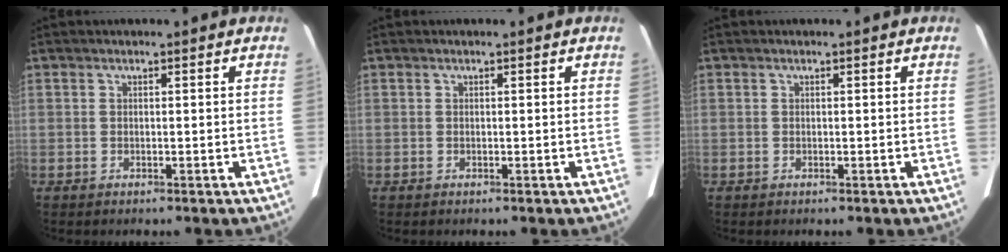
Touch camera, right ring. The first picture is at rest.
{"total": 0.0}
{"total": 0.0}